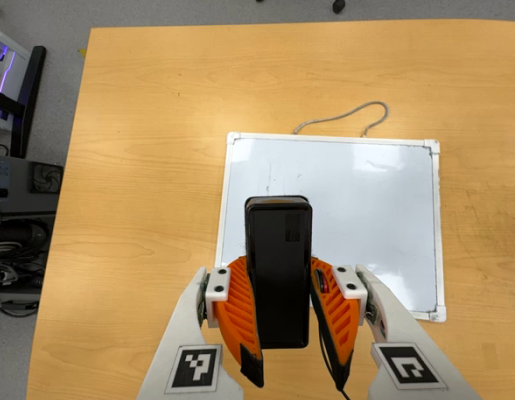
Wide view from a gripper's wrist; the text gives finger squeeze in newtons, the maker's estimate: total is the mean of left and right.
{"total": 9.0, "left": 7.7, "right": 10.3}